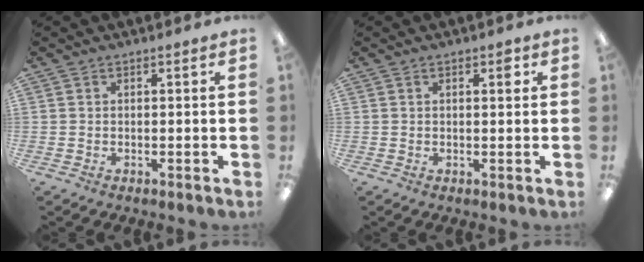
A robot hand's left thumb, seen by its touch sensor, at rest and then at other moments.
{"total": 2.5, "force": [1.0, 1.1, 2.0], "torque": [-0.017, -0.003, 0.010]}